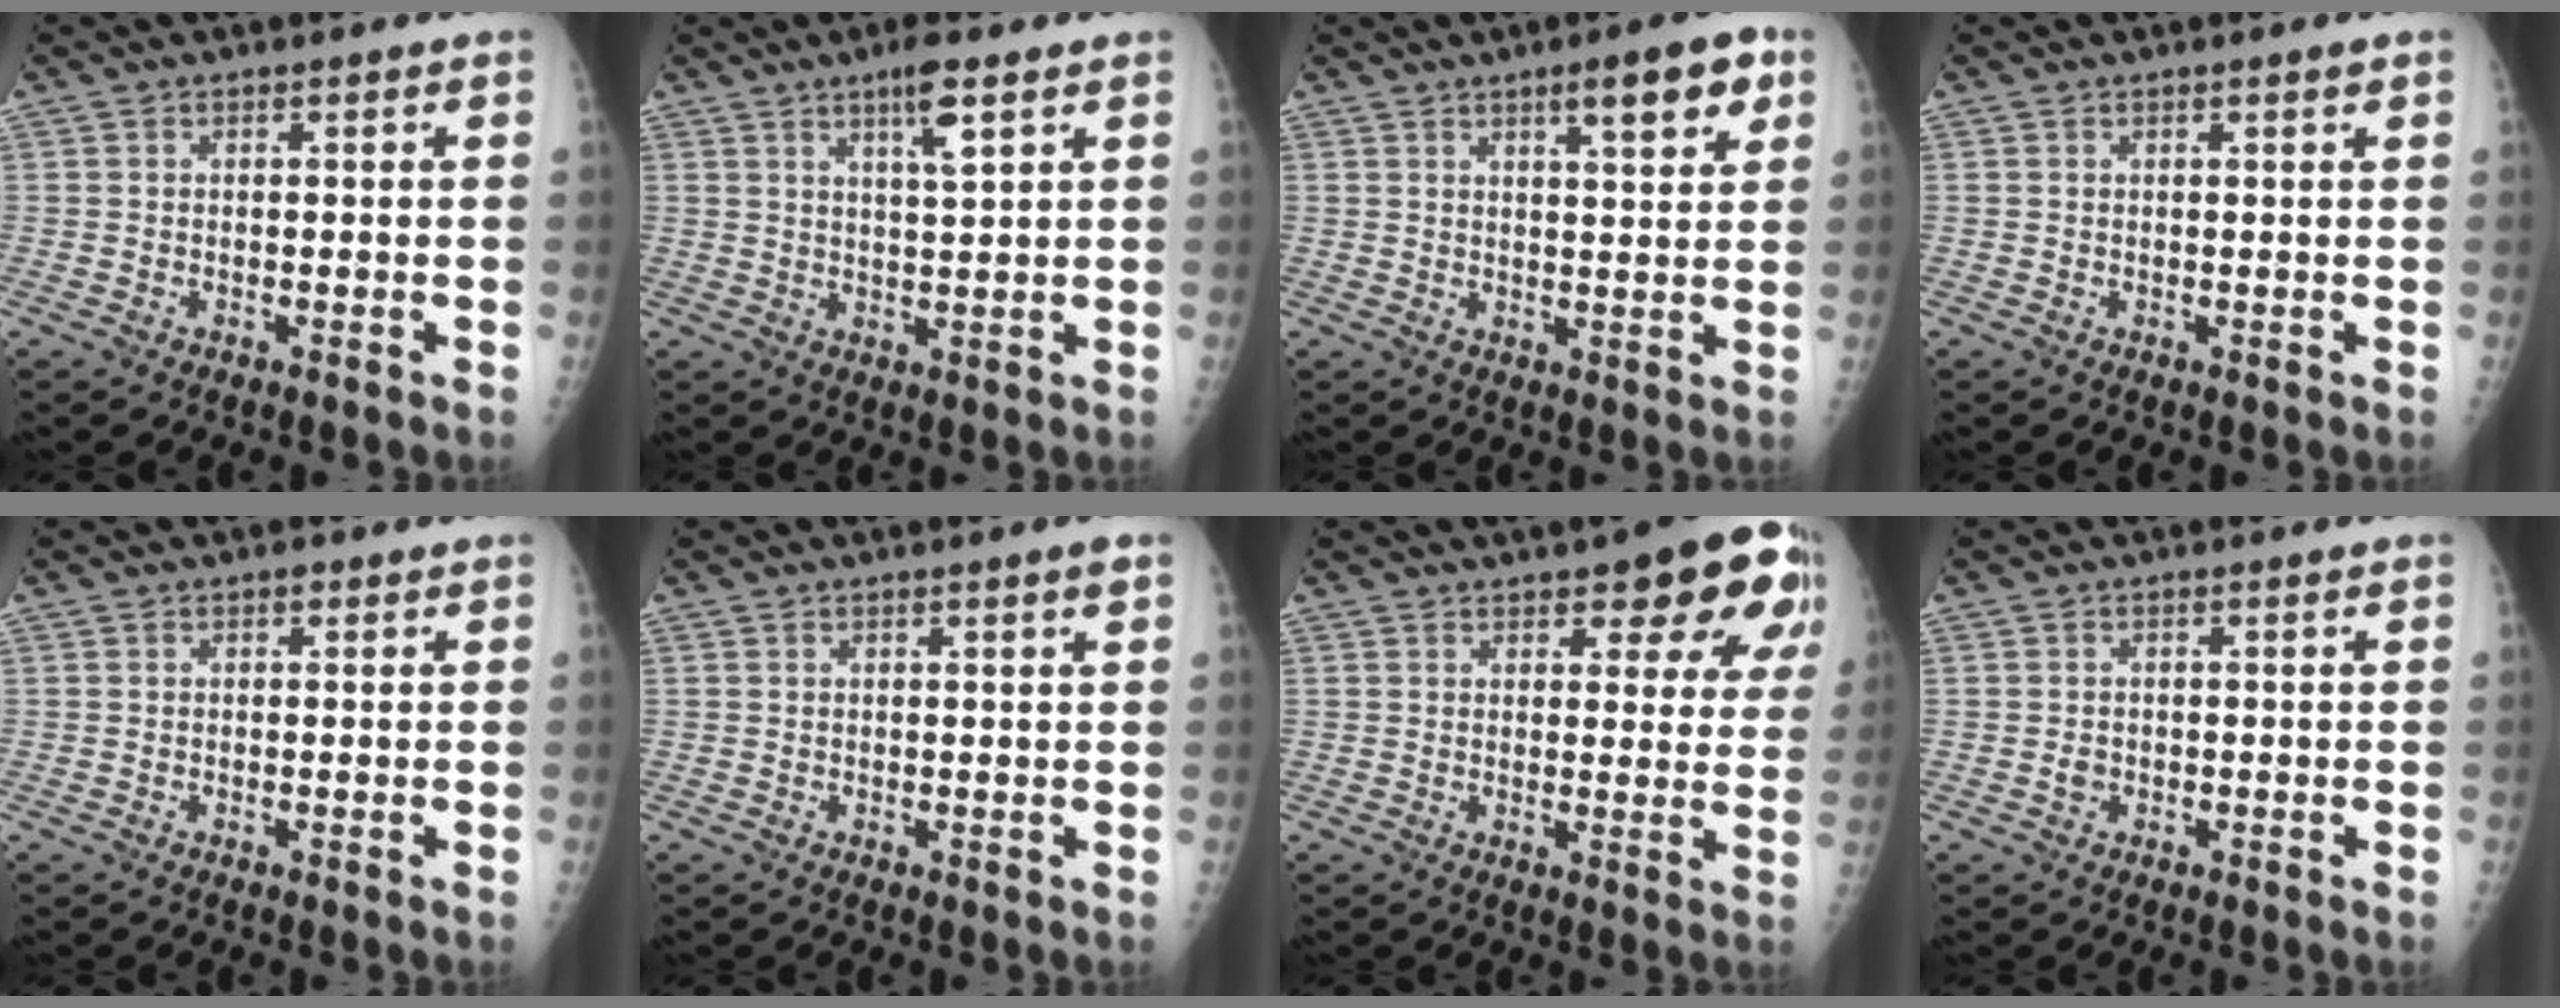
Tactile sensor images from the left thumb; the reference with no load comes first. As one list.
[{"total": 5.7, "force": [3.2, 0.7, 4.6], "torque": [-0.080, -0.018, 0.056]}, {"total": 8.4, "force": [4.4, 2.1, 6.8], "torque": [-0.080, -0.017, 0.059]}, {"total": 0.8, "force": [0.5, 0.1, 0.7], "torque": [-0.008, -0.001, 0.006]}, {"total": 0.6, "force": [0.3, 0.4, 0.4], "torque": [0.000, 0.001, 0.001]}, {"total": 1.6, "force": [0.9, 0.0, 1.4], "torque": [-0.021, -0.002, 0.011]}, {"total": 14.7, "force": [7.3, 5.5, 11.5], "torque": [-0.100, -0.026, 0.084]}, {"total": 1.1, "force": [-0.4, 1.0, 0.4], "torque": [-0.003, 0.002, -0.006]}]